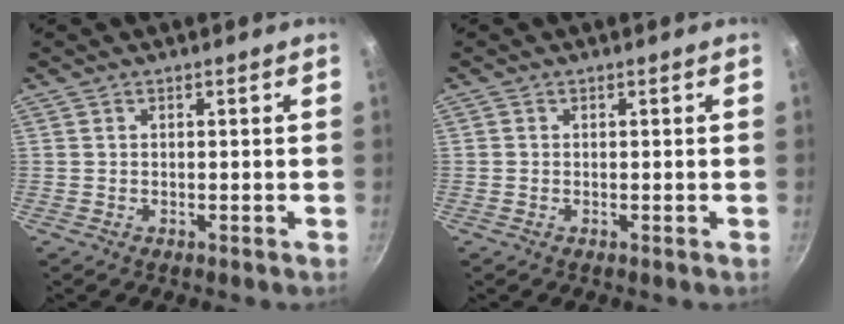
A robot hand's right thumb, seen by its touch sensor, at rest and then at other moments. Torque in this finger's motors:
{"motor_torque": [-0.01, 0.22, 0.48, 0.02, 0.01]}